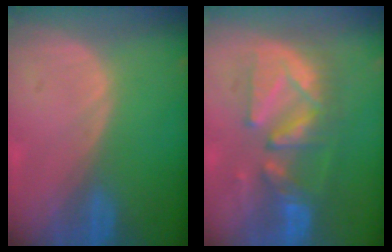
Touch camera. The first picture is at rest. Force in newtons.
{"total": 9.4, "press": 9.3, "slide": 0.9}